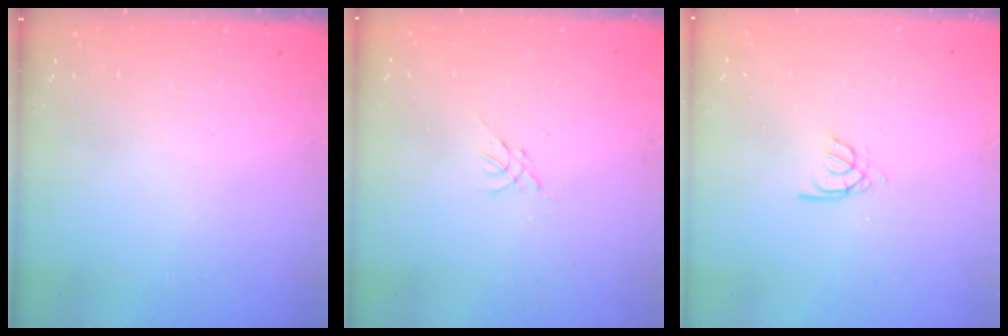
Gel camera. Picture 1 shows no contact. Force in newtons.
{"total": 0.0}
{"total": 2.6, "press": 2.6, "slide": 0.4}